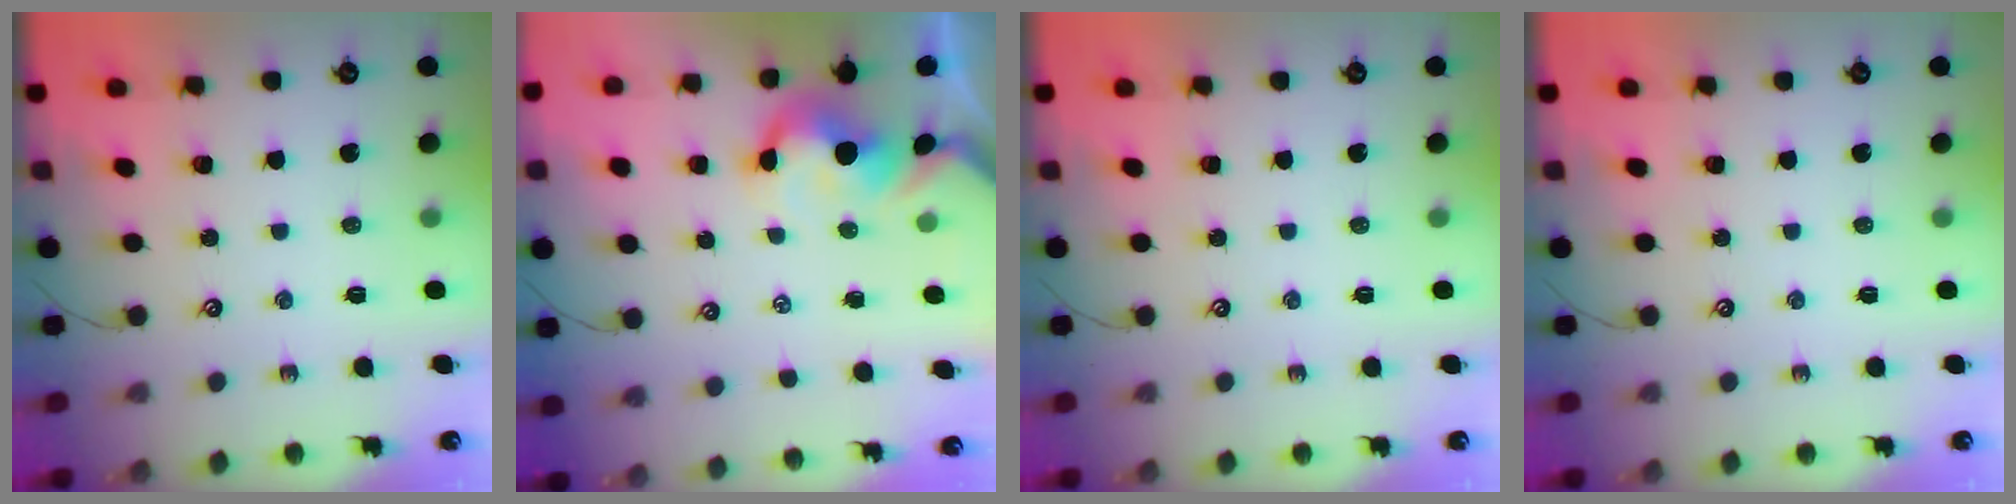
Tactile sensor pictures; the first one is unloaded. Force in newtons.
{"total": 3.3, "press": 3.2, "slide": 1.0}
{"total": 0.0}
{"total": 0.0}